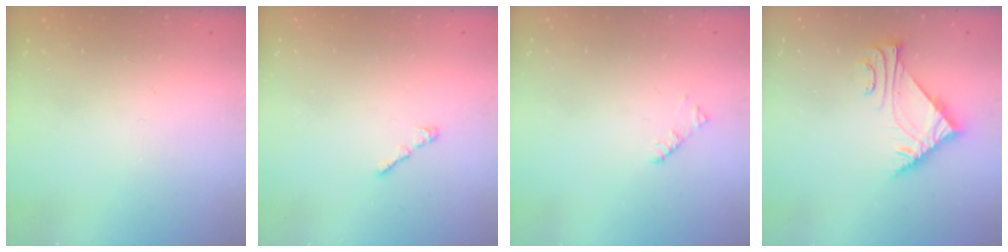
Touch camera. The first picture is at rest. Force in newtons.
{"total": 2.2, "press": 2.1, "slide": 0.6}
{"total": 1.9, "press": 1.9, "slide": 0.3}
{"total": 5.7, "press": 5.6, "slide": 0.7}